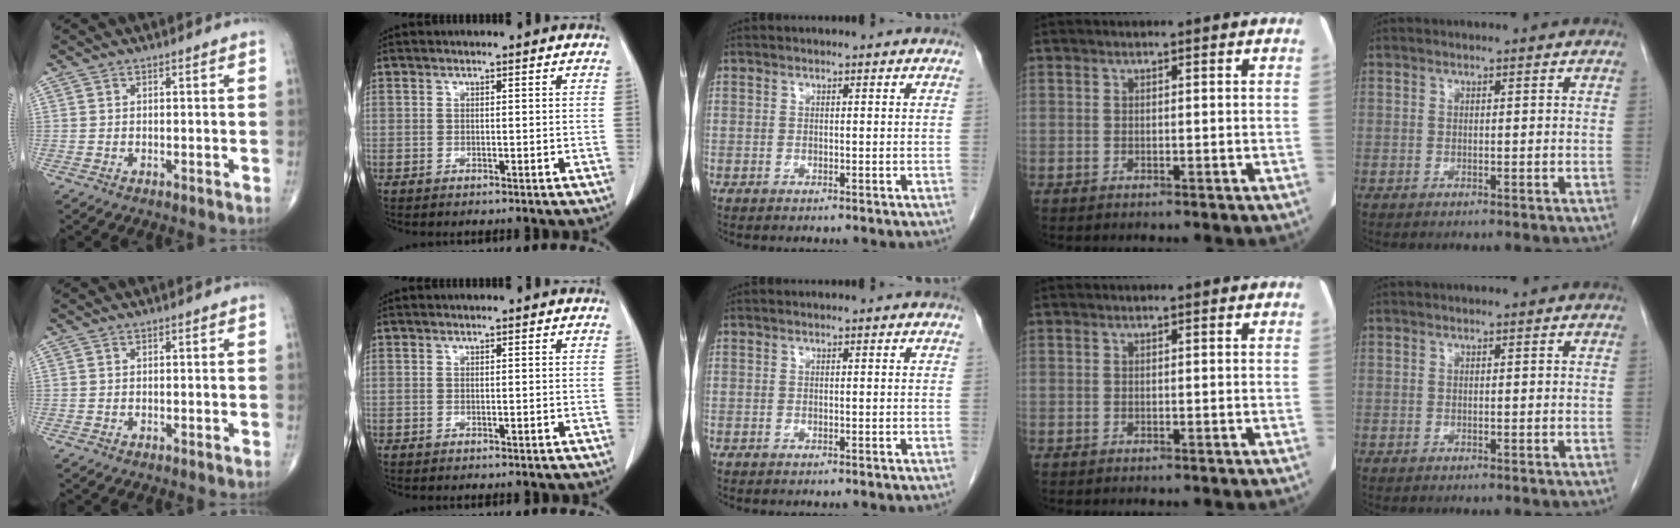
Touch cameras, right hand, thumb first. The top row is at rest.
{}